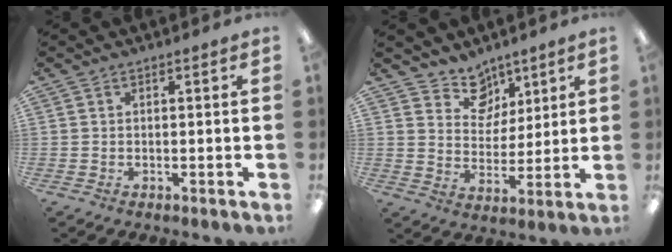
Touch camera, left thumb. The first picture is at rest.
{"total": 9.5, "force": [7.0, 6.3, 1.2], "torque": [-0.013, -0.059, 0.133]}